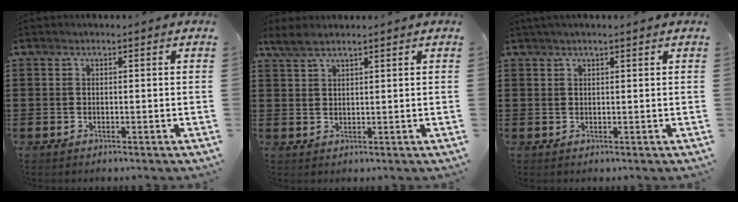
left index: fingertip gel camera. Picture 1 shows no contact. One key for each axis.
{"total": 2.5, "fx": 2.0, "fy": 0.6, "fz": 1.4, "tx": -0.032, "ty": 0.002, "tz": 0.037}
{"total": 1.2, "fx": 0.9, "fy": 0.0, "fz": 0.8, "tx": -0.016, "ty": 0.002, "tz": 0.016}